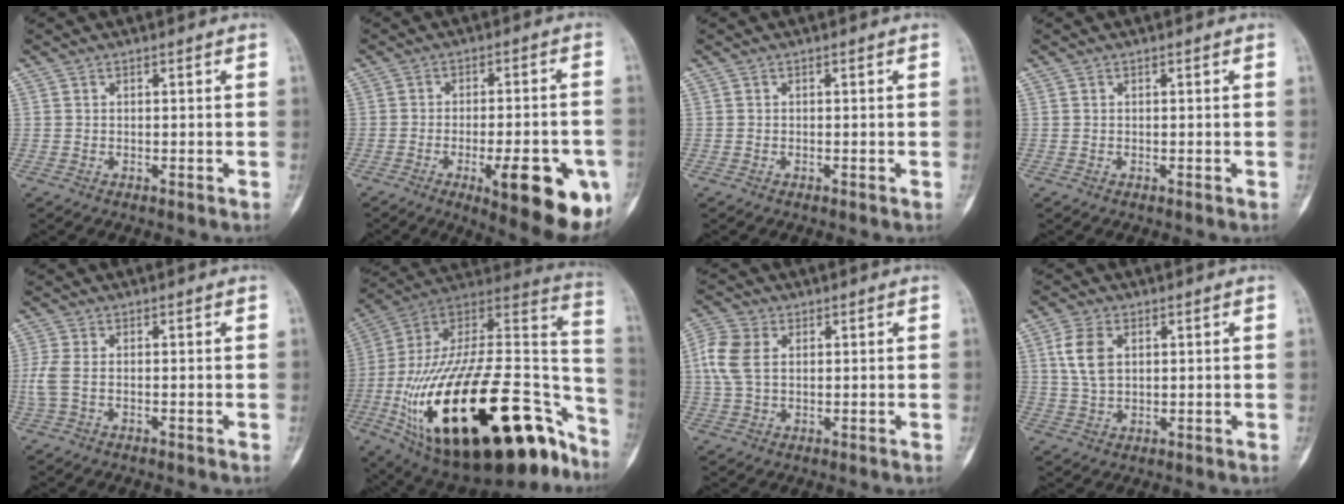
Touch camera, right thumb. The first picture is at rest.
{"total": 16.6, "force": [-6.5, 4.8, 14.5], "torque": [-0.146, 0.013, -0.074]}
{"total": 0.0}
{"total": 0.0}
{"total": 3.1, "force": [-0.4, 1.3, 2.8], "torque": [-0.088, -0.005, -0.011]}
{"total": 45.1, "force": [-19.8, 19.2, 35.7], "torque": [-0.548, 0.054, -0.315]}
{"total": 7.3, "force": [1.5, 4.8, 5.2], "torque": [-0.125, 0.014, 0.028]}
{"total": 6.5, "force": [1.8, 4.1, 4.8], "torque": [-0.092, 0.000, 0.037]}